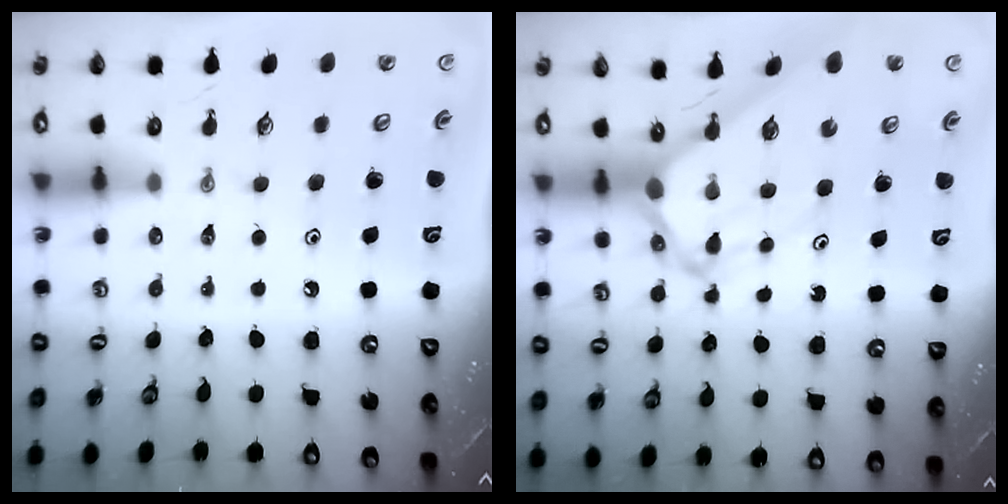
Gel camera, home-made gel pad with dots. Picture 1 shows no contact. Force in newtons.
{"total": 6.9, "press": 6.9, "slide": 0.6}